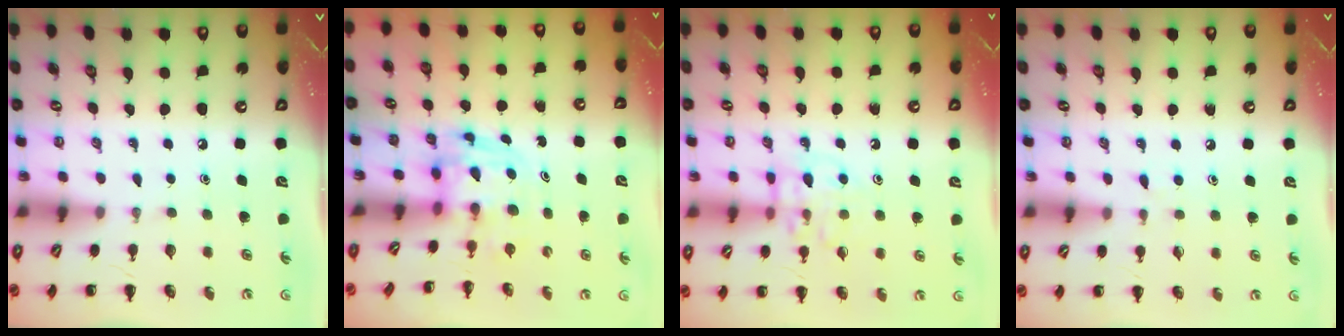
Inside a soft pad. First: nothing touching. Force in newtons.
{"total": 3.5, "press": 3.4, "slide": 0.7}
{"total": 11.2, "press": 11.1, "slide": 0.9}
{"total": 4.9, "press": 4.5, "slide": 1.9}